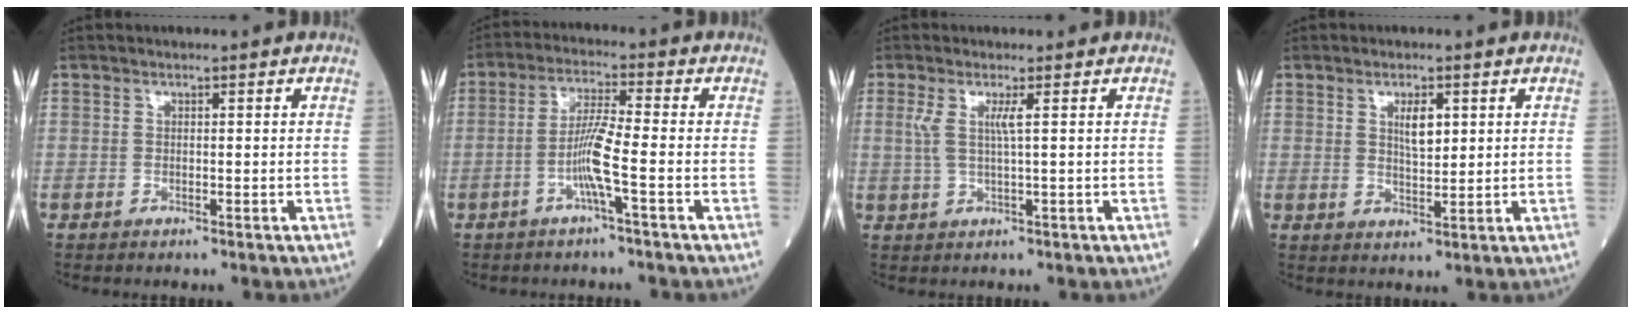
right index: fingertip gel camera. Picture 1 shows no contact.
{"total": 6.0, "force": [-2.1, -0.6, 5.6], "torque": [-0.114, 0.003, -0.043]}
{"total": 3.0, "force": [0.8, -0.2, 2.9], "torque": [-0.069, 0.004, 0.017]}
{"total": 3.6, "force": [1.4, 1.2, 3.1], "torque": [-0.055, -0.002, 0.024]}